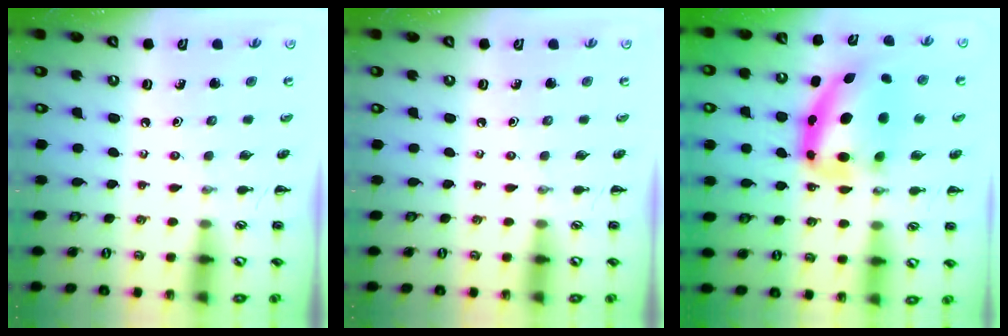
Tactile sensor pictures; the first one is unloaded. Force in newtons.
{"total": 0.0}
{"total": 11.7, "press": 11.3, "slide": 2.8}